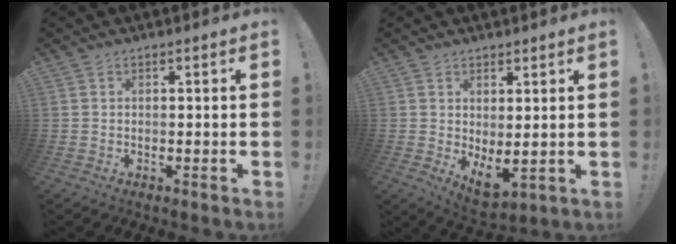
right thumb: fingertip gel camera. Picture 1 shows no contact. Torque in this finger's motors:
{"motor_torque": [0.41, 0.91, 0.20, -0.13, 0.04]}